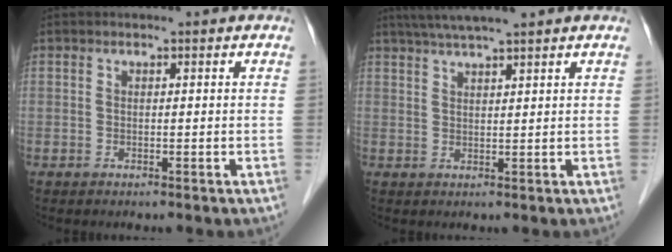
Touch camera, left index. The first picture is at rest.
{"total": 6.7, "force": [5.5, -0.3, 3.8], "torque": [-0.063, 0.029, 0.089]}